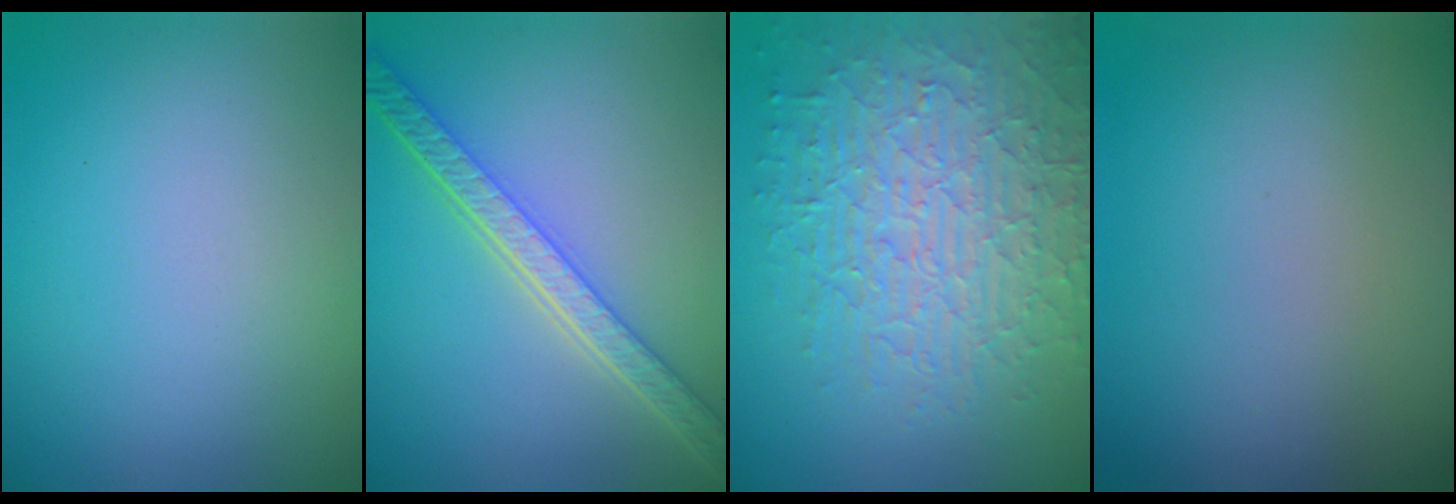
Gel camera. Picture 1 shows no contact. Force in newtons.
{"total": 5.3, "press": 4.2, "slide": 3.3}
{"total": 7.5, "press": 5.4, "slide": 5.1}
{"total": 0.0}